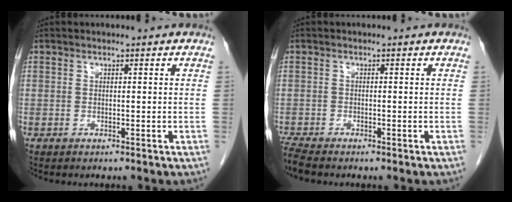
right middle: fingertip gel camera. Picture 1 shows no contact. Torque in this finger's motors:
{"motor_torque": [0.39, -0.26, -0.01, 0.02]}